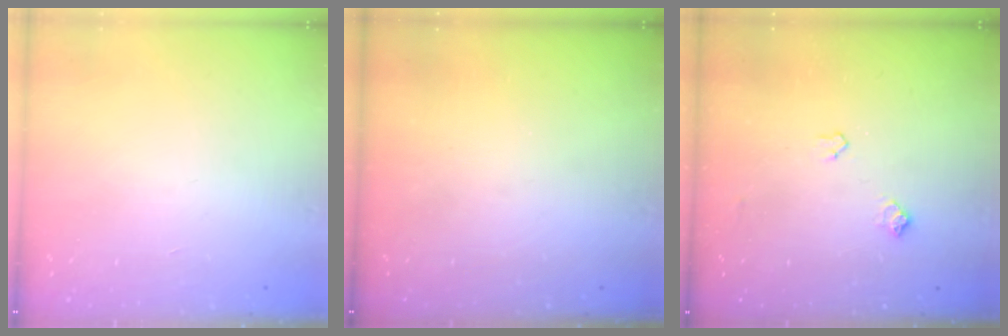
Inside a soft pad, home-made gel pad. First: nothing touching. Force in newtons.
{"total": 0.0}
{"total": 6.2, "press": 6.1, "slide": 0.6}